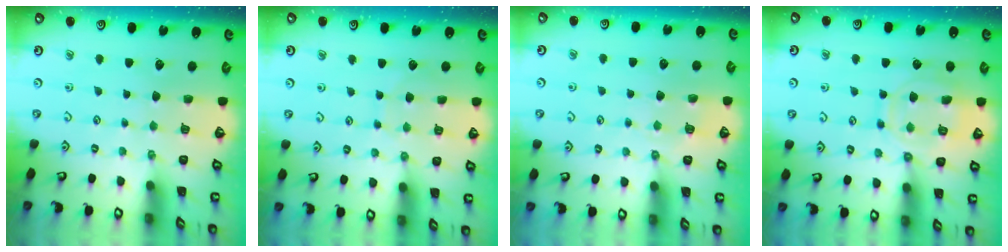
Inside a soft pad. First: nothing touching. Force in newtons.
{"total": 4.9, "press": 4.8, "slide": 0.3}
{"total": 3.8, "press": 3.6, "slide": 0.9}
{"total": 11.8, "press": 11.7, "slide": 1.1}